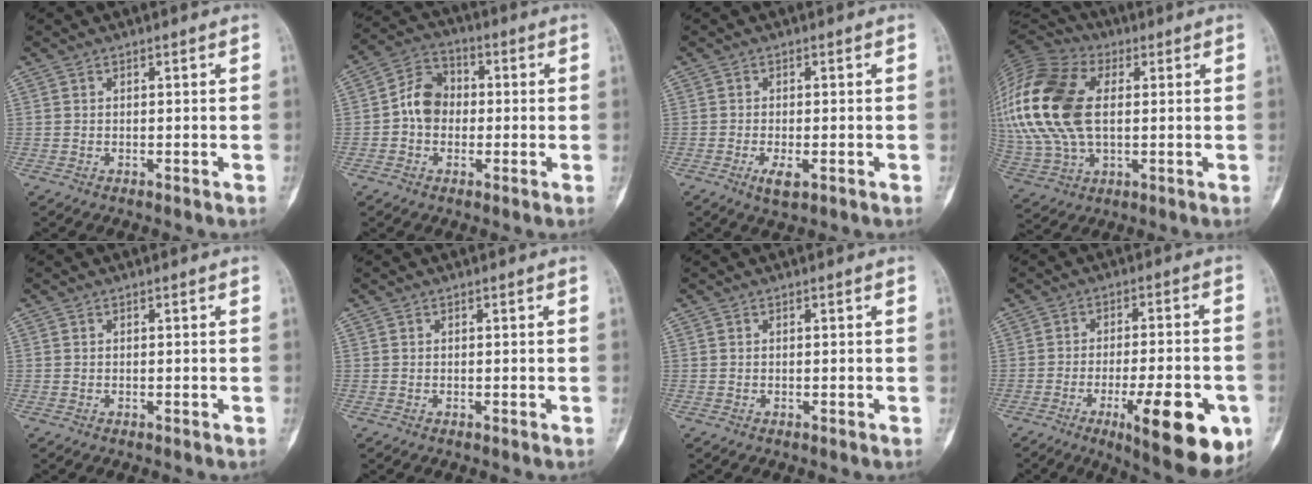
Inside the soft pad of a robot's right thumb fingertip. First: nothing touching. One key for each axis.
{"total": 7.9, "fx": -0.5, "fy": 6.4, "fz": 4.6, "tx": -0.061, "ty": 0.028, "tz": -0.023}
{"total": 3.2, "fx": -1.3, "fy": 1.2, "fz": 2.7, "tx": -0.051, "ty": -0.004, "tz": -0.022}
{"total": 25.1, "fx": 3.5, "fy": 15.2, "fz": 19.7, "tx": -0.457, "ty": 0.006, "tz": 0.063}
{"total": 0.0}
{"total": 0.0}
{"total": 0.0}
{"total": 17.3, "fx": -6.7, "fy": 5.0, "fz": 15.1, "tx": -0.179, "ty": 0.010, "tz": -0.084}